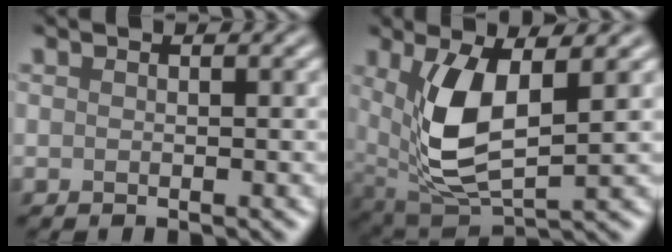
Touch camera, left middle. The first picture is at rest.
{"total": 7.0, "force": [1.2, 3.0, 6.2], "torque": [-0.143, -0.016, 0.034]}